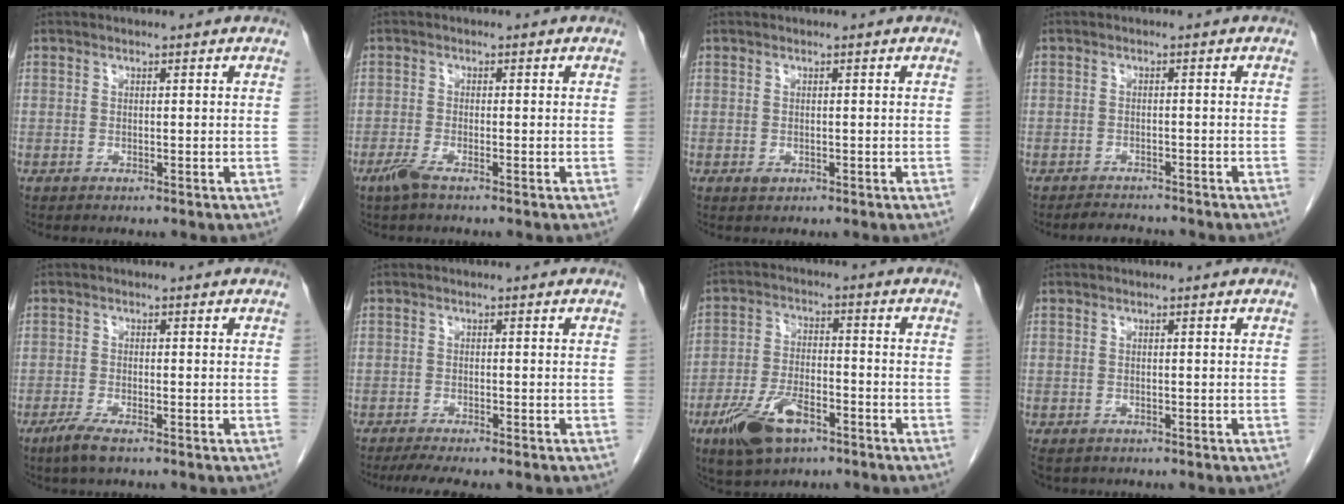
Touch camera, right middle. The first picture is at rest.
{"total": 2.3, "force": [-1.6, 0.2, 1.7], "torque": [-0.042, -0.005, -0.036]}
{"total": 0.9, "force": [-0.3, 0.6, 0.5], "torque": [-0.009, -0.001, -0.002]}
{"total": 2.9, "force": [-2.8, 0.8, 0.3], "torque": [-0.009, -0.008, -0.044]}
{"total": 3.2, "force": [-2.2, 0.5, 2.3], "torque": [-0.056, -0.008, -0.042]}
{"total": 5.7, "force": [-4.8, 0.6, 3.1], "torque": [-0.043, -0.011, -0.072]}
{"total": 9.9, "force": [-5.7, 4.2, 7.0], "torque": [-0.145, -0.002, -0.099]}
{"total": 2.1, "force": [-1.5, 1.4, 0.7], "torque": [-0.013, -0.003, -0.019]}